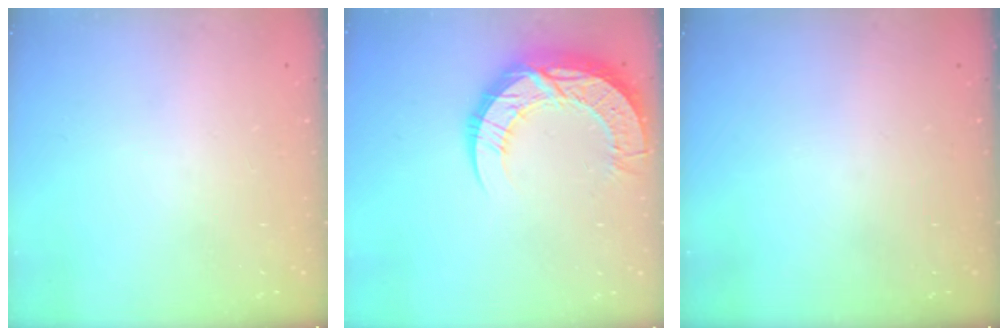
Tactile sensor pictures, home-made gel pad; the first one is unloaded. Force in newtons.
{"total": 16.5, "press": 16.5, "slide": 1.2}
{"total": 0.0}